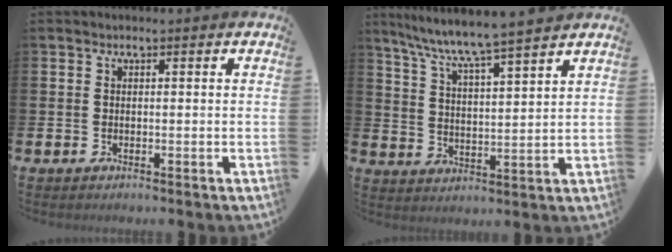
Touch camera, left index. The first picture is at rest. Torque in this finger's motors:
{"motor_torque": [0.47, -0.45, 0.81, 0.16]}